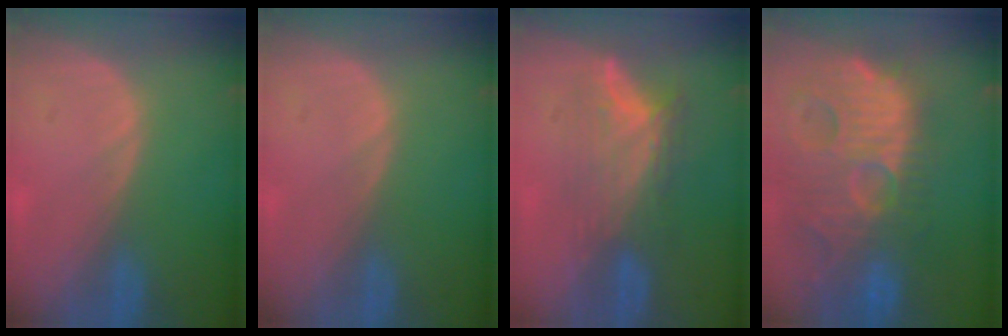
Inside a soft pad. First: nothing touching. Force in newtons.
{"total": 0.0}
{"total": 7.9, "press": 6.8, "slide": 4.0}
{"total": 14.8, "press": 12.7, "slide": 7.6}